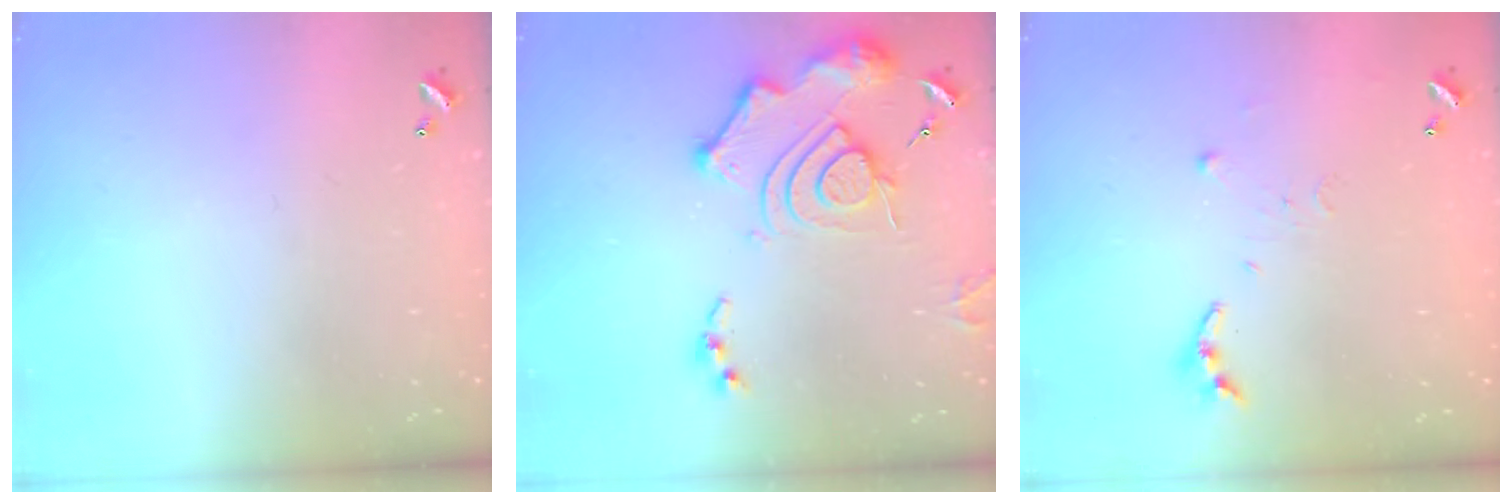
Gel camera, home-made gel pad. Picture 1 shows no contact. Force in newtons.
{"total": 15.2, "press": 15.1, "slide": 1.7}
{"total": 4.9, "press": 4.8, "slide": 0.5}